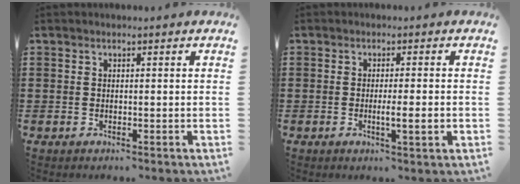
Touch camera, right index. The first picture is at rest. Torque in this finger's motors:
{"motor_torque": [1.39, -0.16, 0.13, 0.11]}